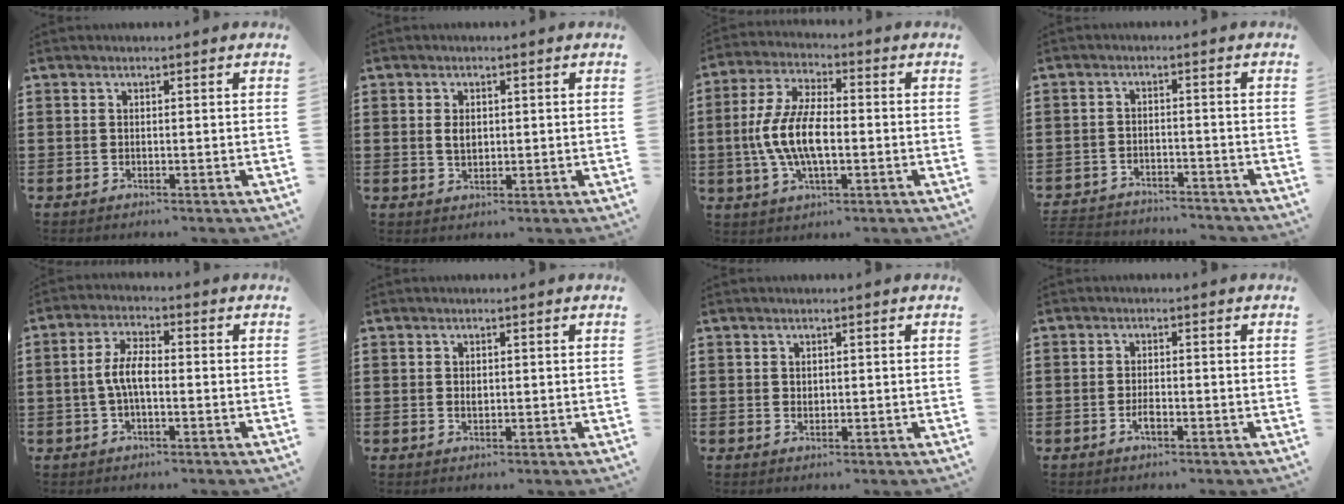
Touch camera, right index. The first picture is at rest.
{"total": 2.1, "force": [0.4, 1.2, 1.7], "torque": [-0.035, 0.007, 0.008]}
{"total": 9.3, "force": [-1.2, 3.9, 8.3], "torque": [-0.192, -0.005, -0.030]}
{"total": 3.3, "force": [-3.3, 0.1, -0.1], "torque": [-0.006, -0.004, -0.069]}
{"total": 5.0, "force": [-0.6, 1.6, 4.7], "torque": [-0.104, -0.001, -0.016]}
{"total": 0.9, "force": [0.1, 0.6, 0.6], "torque": [-0.015, 0.003, 0.002]}
{"total": 0.8, "force": [0.4, 0.6, 0.2], "torque": [-0.005, 0.004, 0.009]}
{"total": 2.1, "force": [-1.0, 0.6, 1.7], "torque": [-0.040, -0.002, -0.020]}